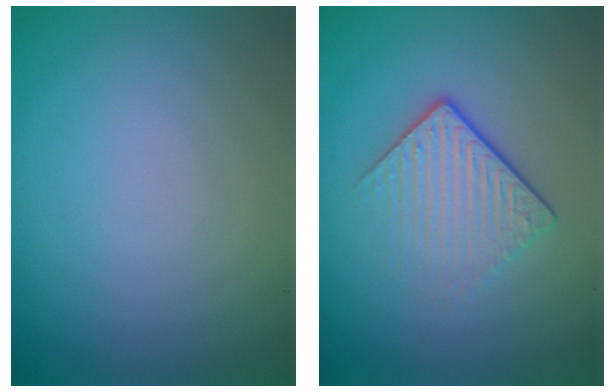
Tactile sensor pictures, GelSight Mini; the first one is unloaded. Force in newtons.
{"total": 4.0, "press": 2.5, "slide": 3.2}